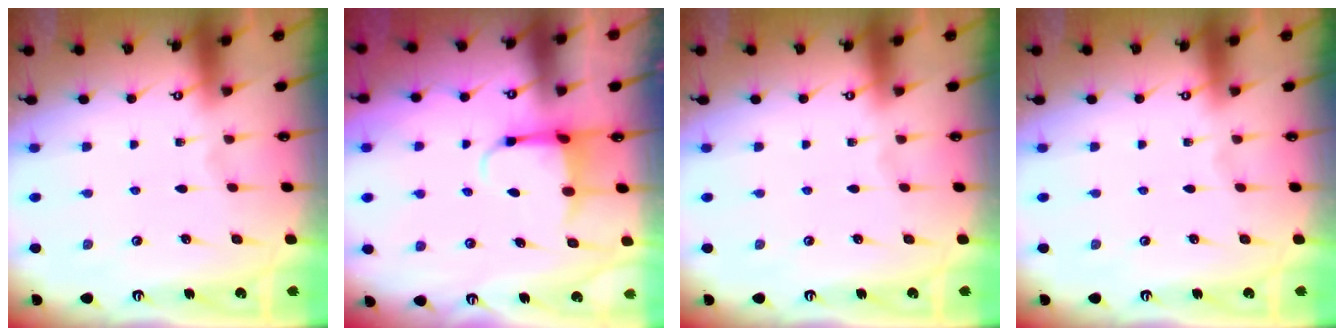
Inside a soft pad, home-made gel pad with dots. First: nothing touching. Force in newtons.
{"total": 3.9, "press": 3.7, "slide": 1.1}
{"total": 0.0}
{"total": 0.0}